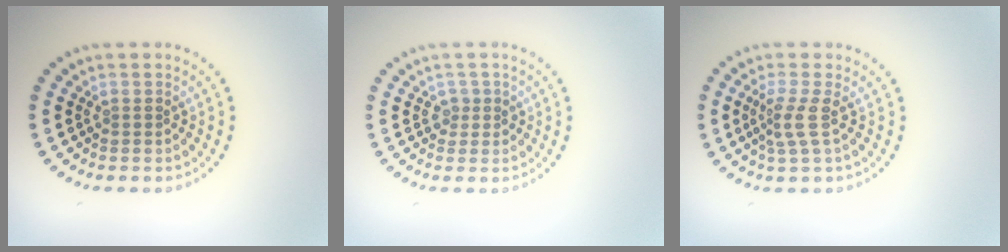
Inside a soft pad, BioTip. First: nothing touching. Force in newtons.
{"total": 1.3, "press": 1.0, "slide": 0.7}
{"total": 2.3, "press": 1.6, "slide": 1.6}